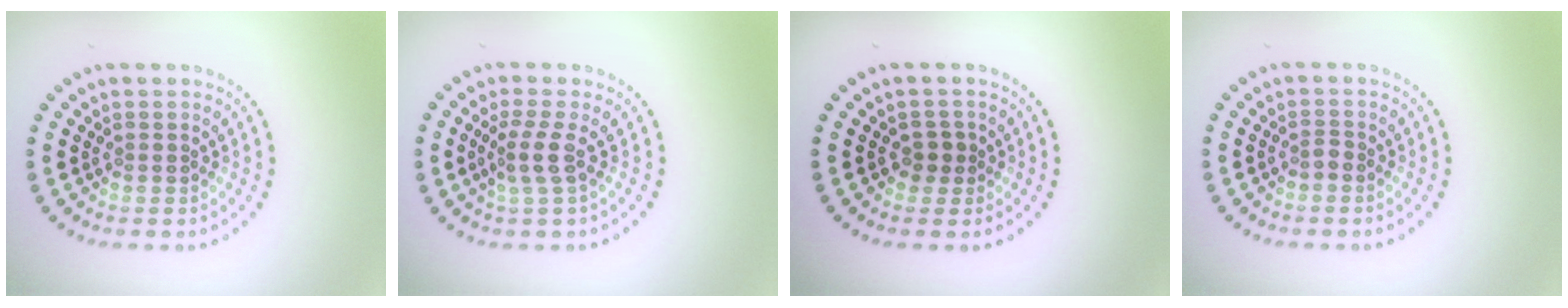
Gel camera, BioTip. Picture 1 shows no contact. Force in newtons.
{"total": 2.2, "press": 1.7, "slide": 1.3}
{"total": 1.2, "press": 1.1, "slide": 0.6}
{"total": 0.7, "press": 0.6, "slide": 0.3}